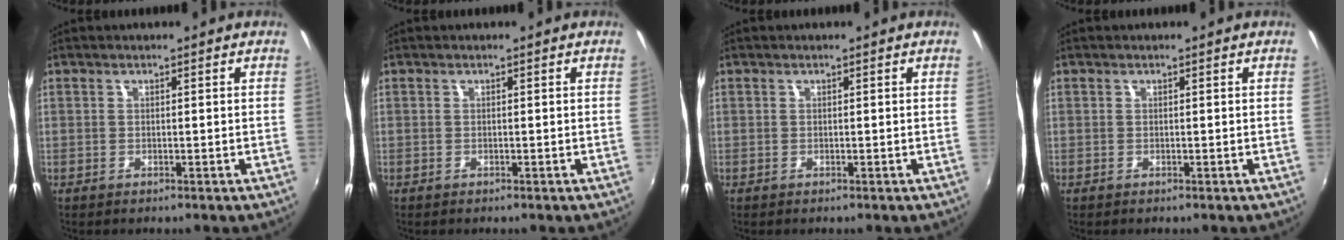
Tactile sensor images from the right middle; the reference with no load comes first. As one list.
[{"total": 0.0}, {"total": 0.0}, {"total": 0.0}]